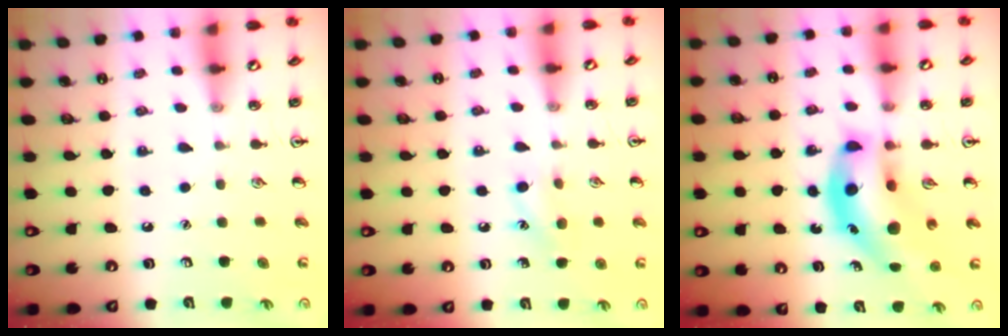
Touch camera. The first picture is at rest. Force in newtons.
{"total": 8.0, "press": 7.8, "slide": 1.8}
{"total": 14.0, "press": 13.4, "slide": 3.8}